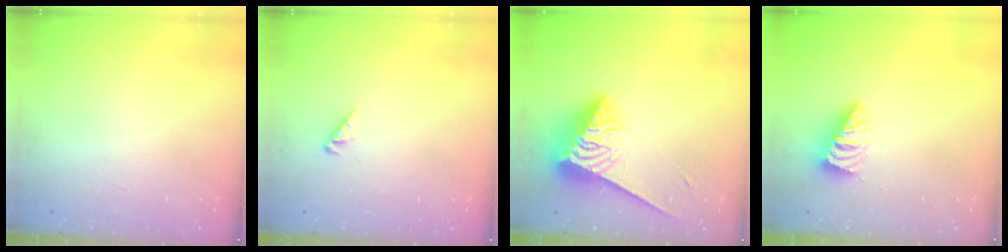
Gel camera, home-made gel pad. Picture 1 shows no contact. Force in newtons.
{"total": 2.1, "press": 2.0, "slide": 0.5}
{"total": 5.6, "press": 5.6, "slide": 0.8}
{"total": 2.6, "press": 2.6, "slide": 0.3}